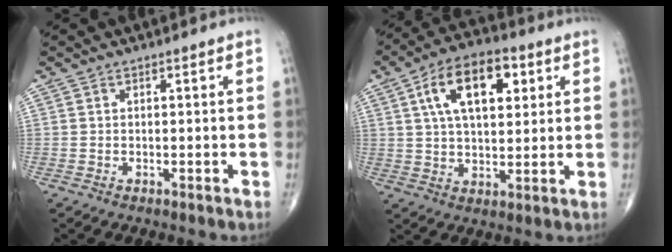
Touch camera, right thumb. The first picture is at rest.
{"total": 14.6, "force": [5.1, 7.5, 11.4], "torque": [-0.174, 0.001, 0.082]}